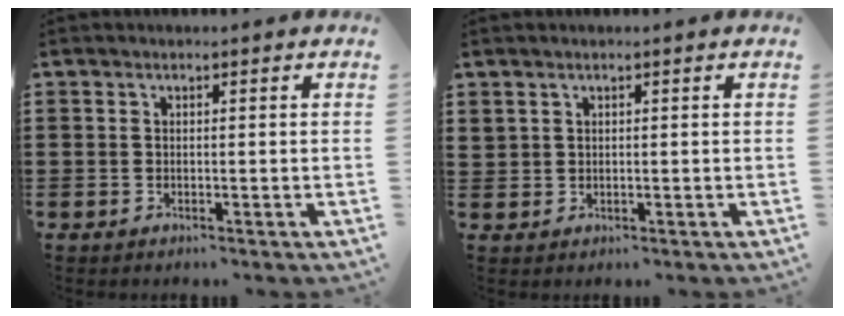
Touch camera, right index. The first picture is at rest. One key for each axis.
{"total": 1.0, "fx": 0.8, "fy": 0.6, "fz": 0.3, "tx": -0.007, "ty": 0.002, "tz": 0.015}